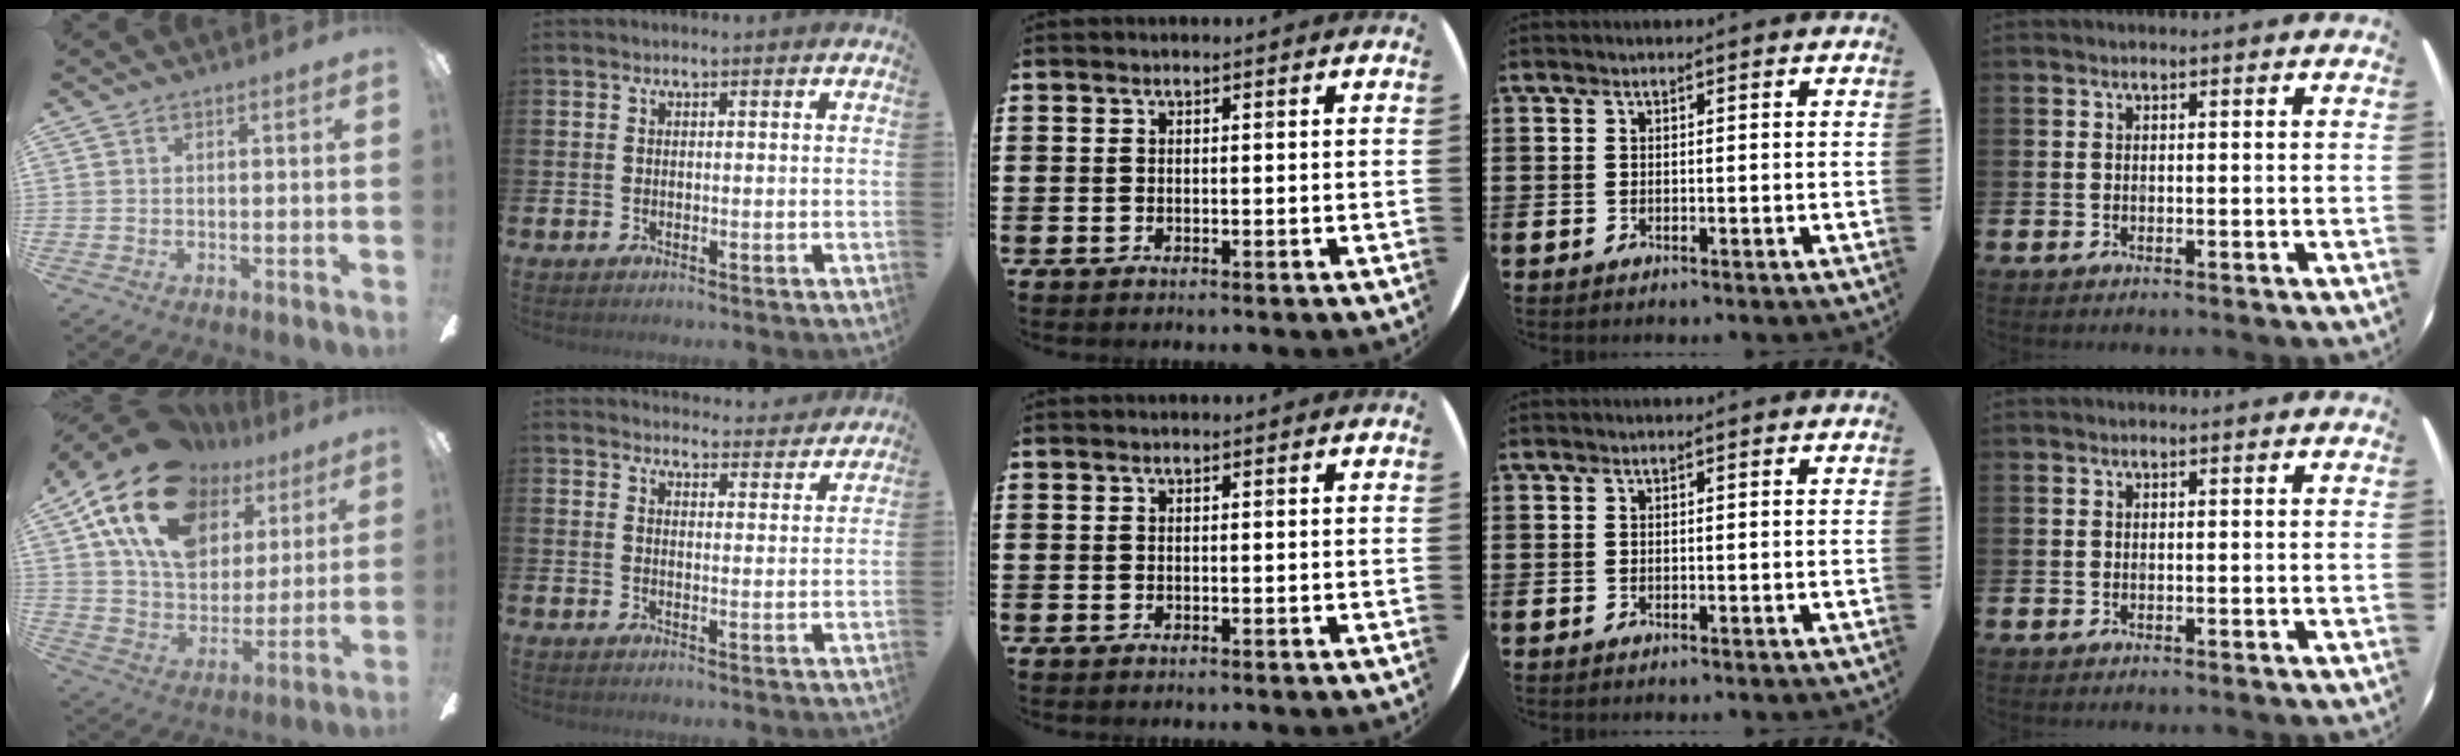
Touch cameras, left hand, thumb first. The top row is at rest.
{"thumb": {"total": 21.5, "force": [12.3, 13.5, 11.4], "torque": [-0.204, -0.046, 0.226]}, "index": {"total": 4.0, "force": [3.9, 0.6, 0.0], "torque": [-0.003, -0.029, 0.069]}}